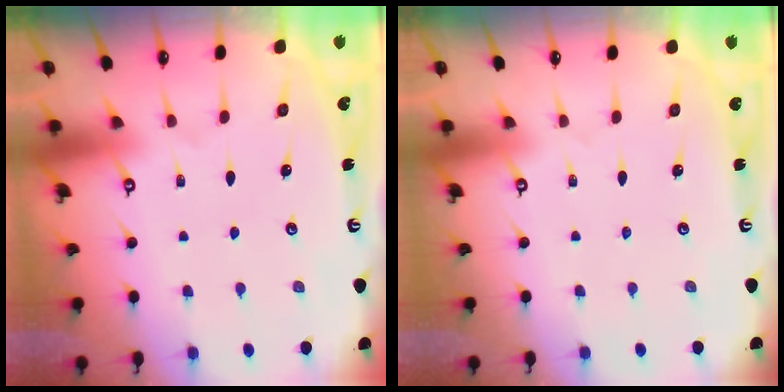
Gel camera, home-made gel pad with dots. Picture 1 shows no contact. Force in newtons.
{"total": 0.0}